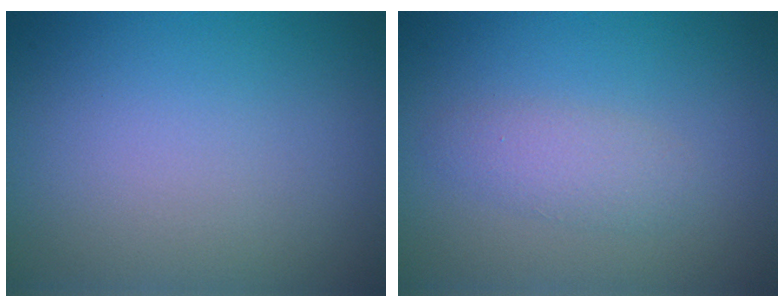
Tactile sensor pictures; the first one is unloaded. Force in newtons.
{"total": 1.9, "press": 1.9, "slide": 0.0}